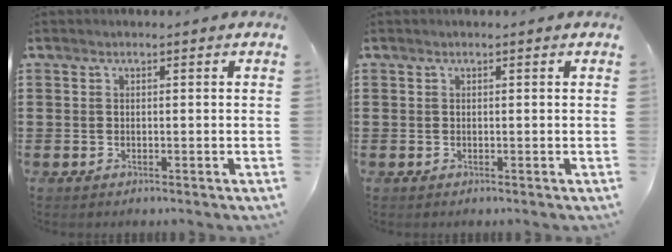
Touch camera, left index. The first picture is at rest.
{"total": 0.0}